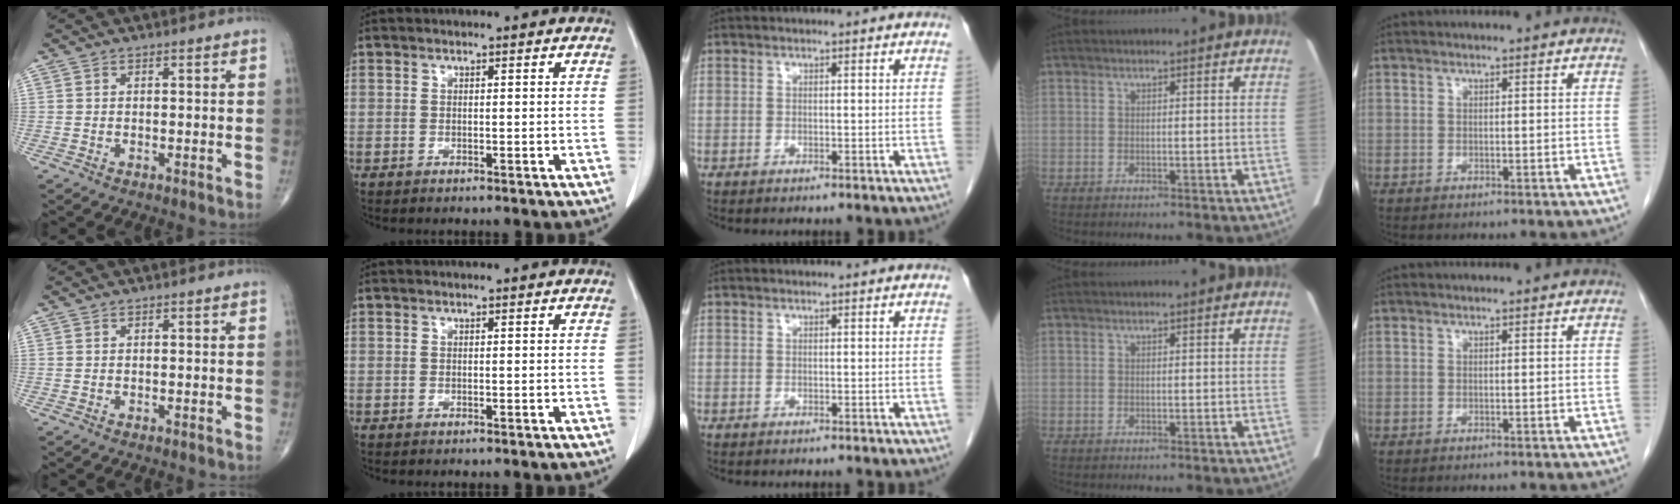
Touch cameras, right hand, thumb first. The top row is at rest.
{}